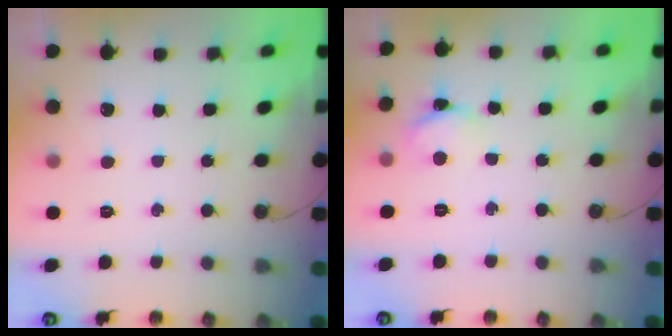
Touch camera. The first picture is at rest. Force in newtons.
{"total": 3.6, "press": 3.6, "slide": 0.2}